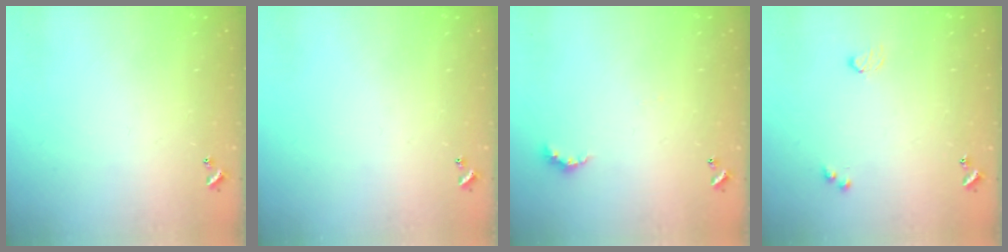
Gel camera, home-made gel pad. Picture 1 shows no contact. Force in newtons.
{"total": 0.0}
{"total": 4.3, "press": 4.3, "slide": 0.7}
{"total": 2.9, "press": 2.9, "slide": 0.5}